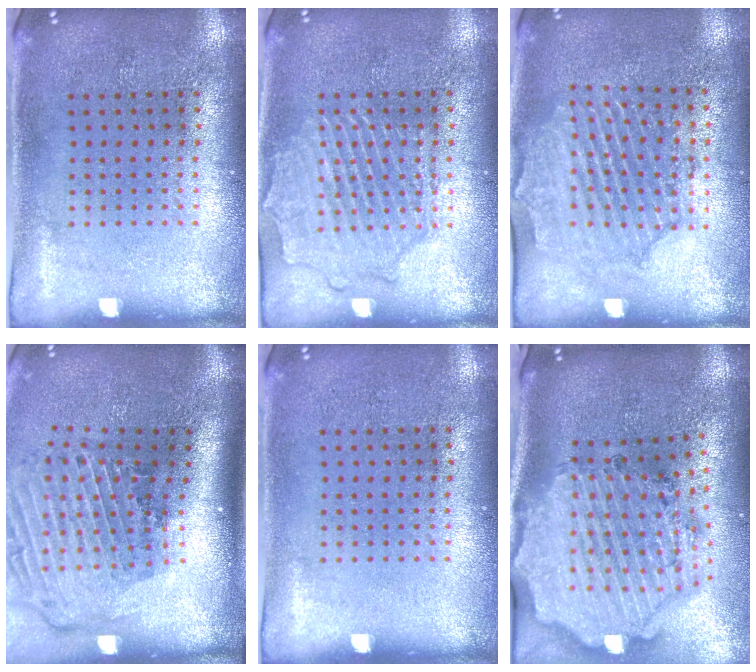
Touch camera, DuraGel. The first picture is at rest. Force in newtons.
{"total": 2.6, "press": 2.6, "slide": 0.2}
{"total": 1.9, "press": 1.9, "slide": 0.4}
{"total": 3.0, "press": 2.1, "slide": 2.2}
{"total": 0.0}
{"total": 3.3, "press": 2.8, "slide": 1.7}